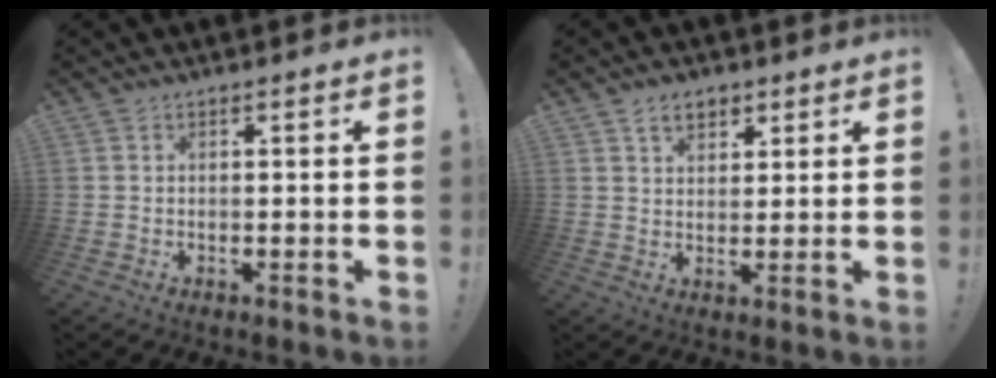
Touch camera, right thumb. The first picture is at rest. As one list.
[{"total": 5.4, "force": [3.2, 3.3, 2.7], "torque": [-0.041, -0.006, 0.058]}]